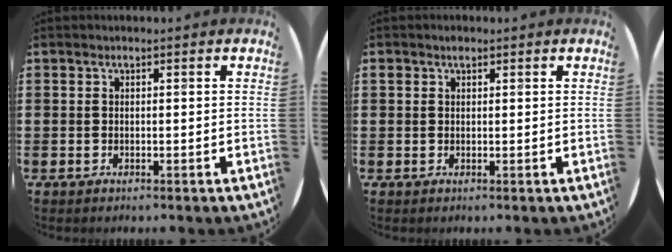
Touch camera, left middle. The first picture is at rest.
{"total": 0.8, "force": [0.6, 0.5, 0.2], "torque": [-0.005, 0.003, 0.012]}